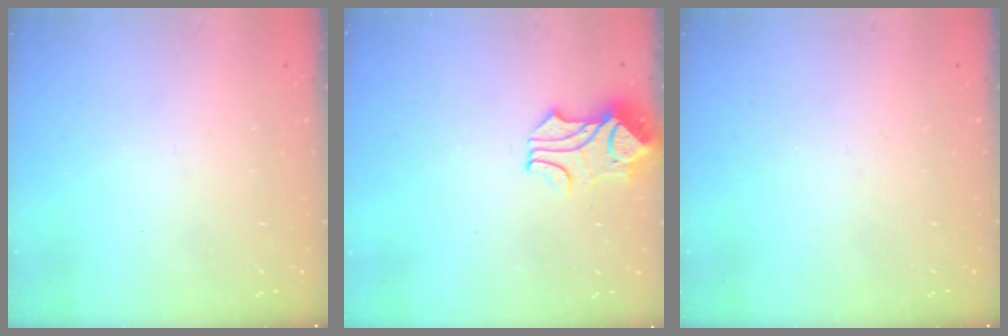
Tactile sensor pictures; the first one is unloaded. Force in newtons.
{"total": 1.8, "press": 1.4, "slide": 1.1}
{"total": 0.0}